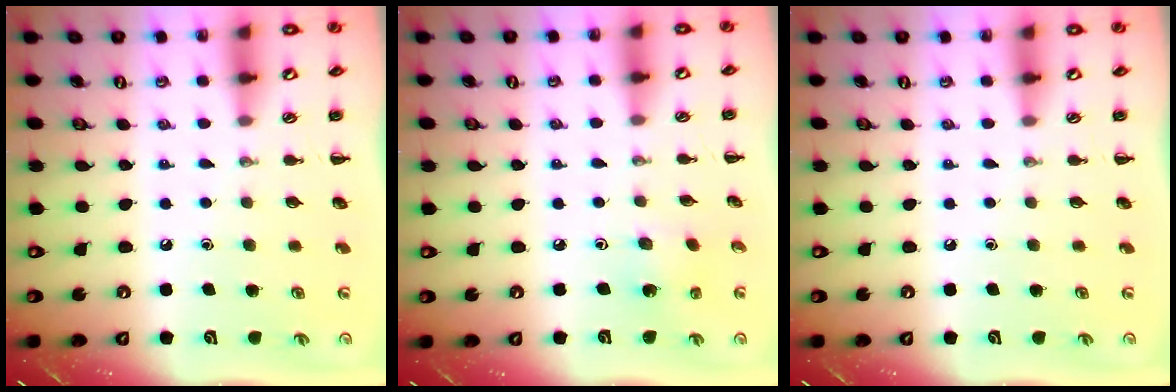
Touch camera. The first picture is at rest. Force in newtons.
{"total": 1.5, "press": 1.3, "slide": 0.6}
{"total": 0.0}